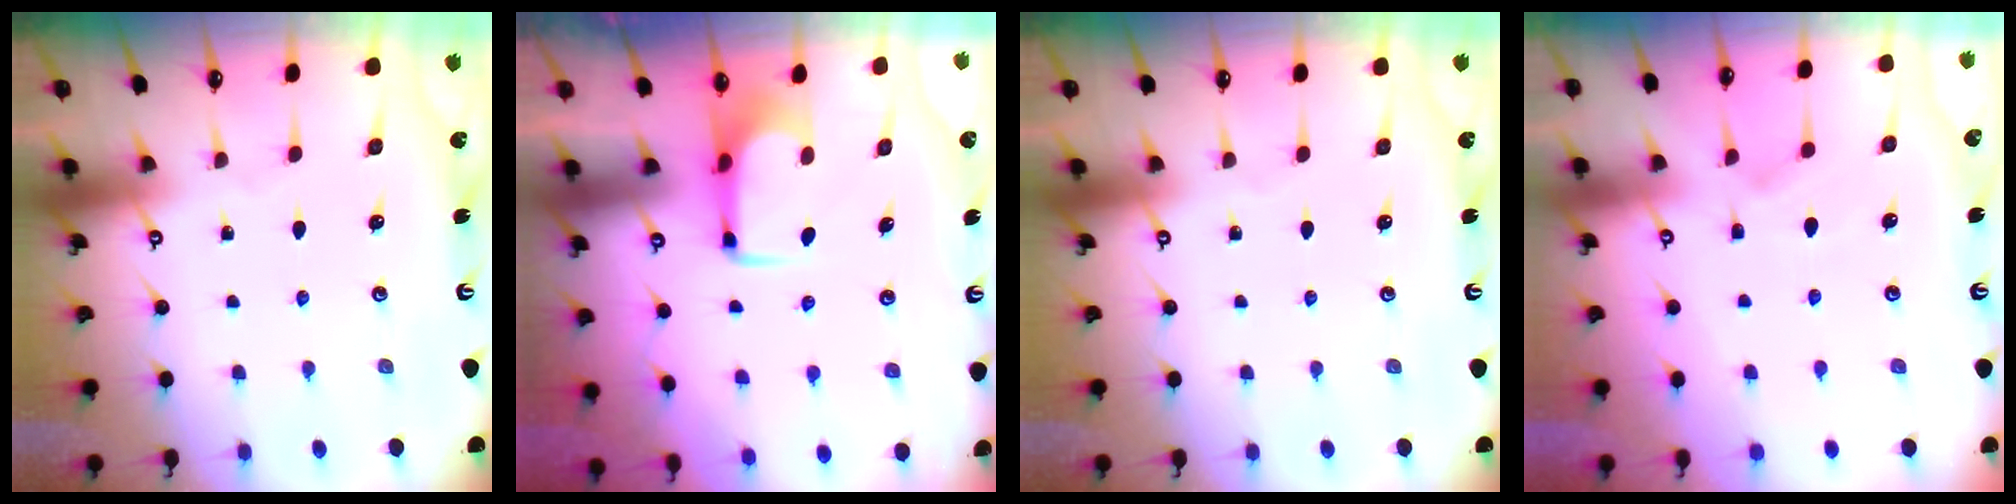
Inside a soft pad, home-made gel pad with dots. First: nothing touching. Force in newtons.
{"total": 1.7, "press": 1.6, "slide": 0.5}
{"total": 0.0}
{"total": 2.1, "press": 1.8, "slide": 1.2}